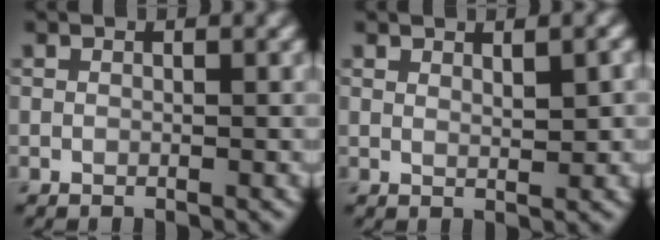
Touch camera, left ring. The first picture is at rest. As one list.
[{"total": 1.7, "force": [1.0, 0.4, 1.4], "torque": [-0.021, -0.001, 0.018]}]